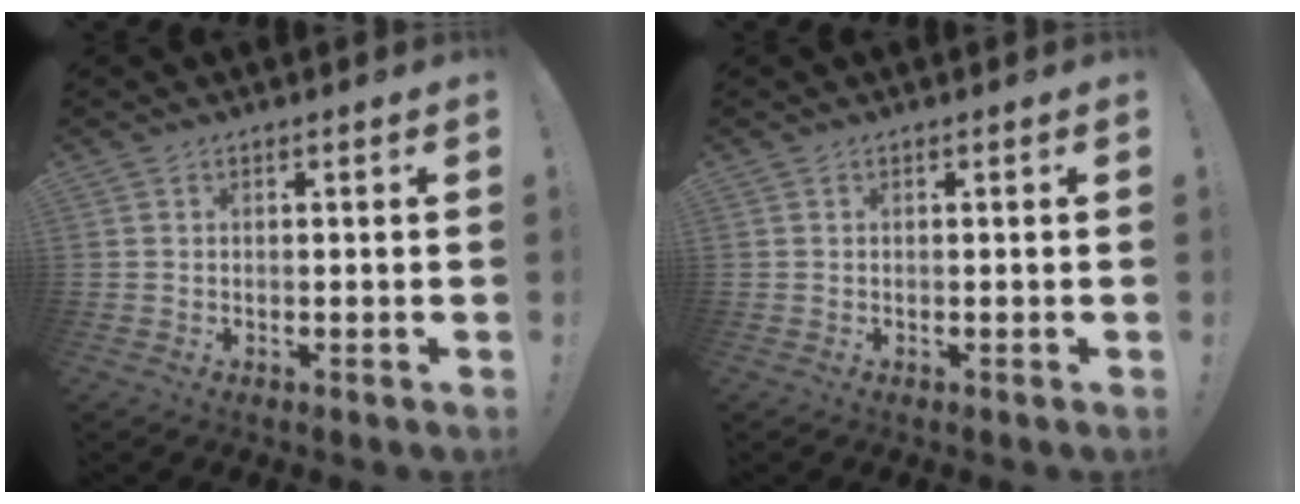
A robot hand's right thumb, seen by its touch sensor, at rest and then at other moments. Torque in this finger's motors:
{"motor_torque": [-0.12, 0.12, 0.00, 0.00, 0.00]}